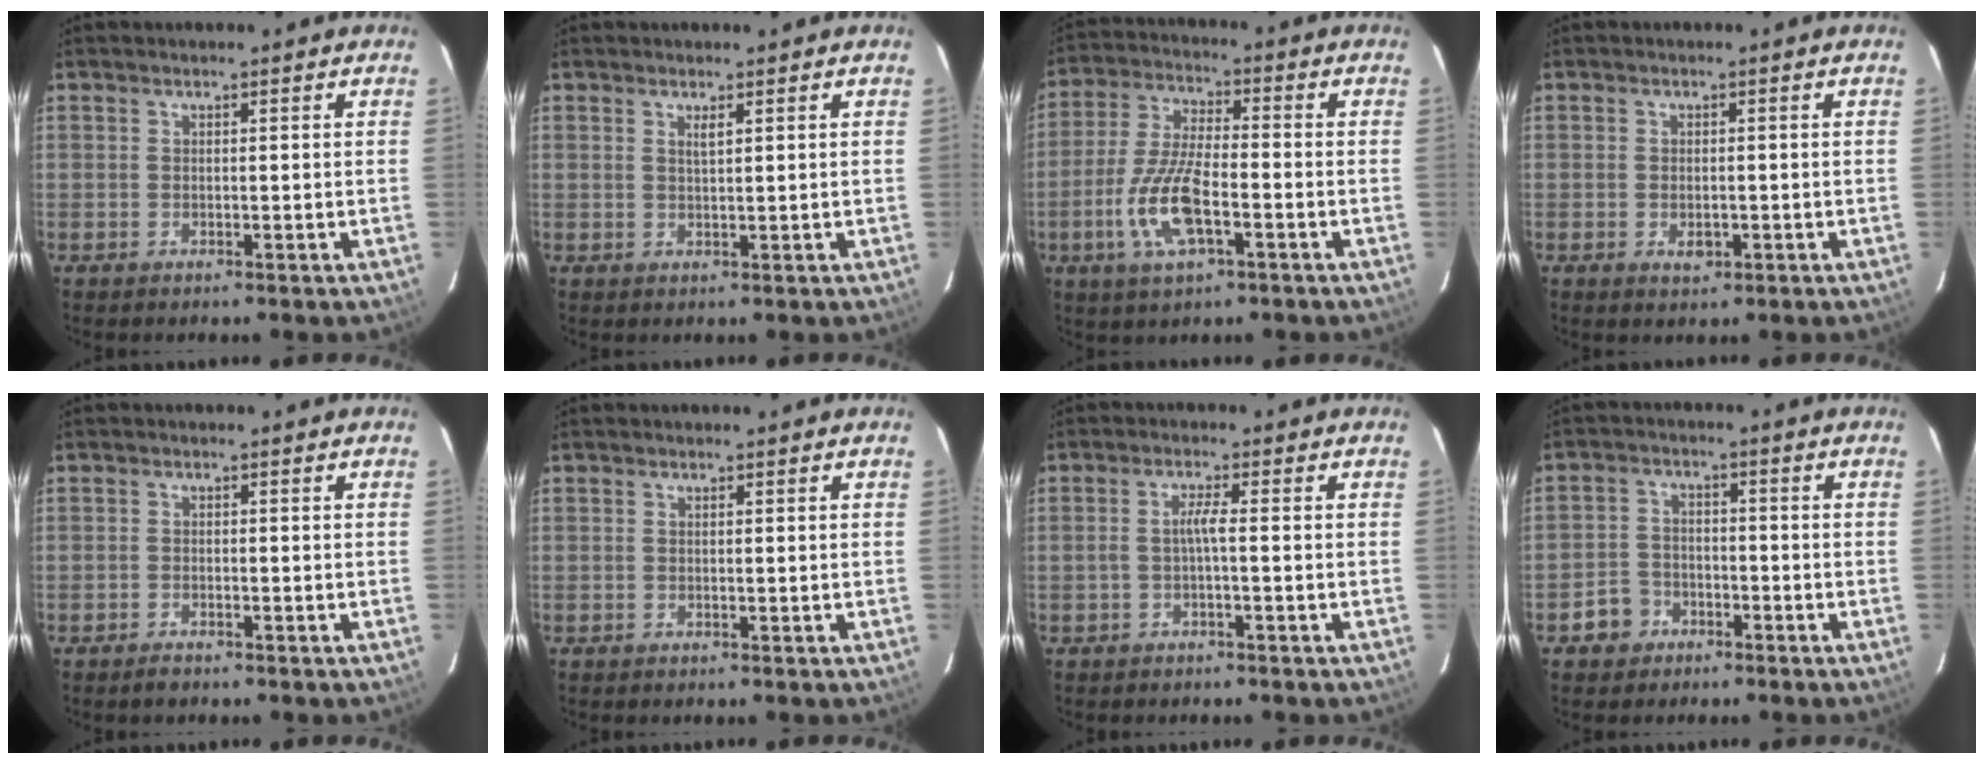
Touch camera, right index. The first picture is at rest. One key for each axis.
{"total": 1.4, "fx": 0.8, "fy": 0.2, "fz": 1.1, "tx": -0.019, "ty": 0.001, "tz": 0.013}
{"total": 11.9, "fx": -4.4, "fy": 4.0, "fz": 10.3, "tx": -0.219, "ty": -0.006, "tz": -0.083}
{"total": 2.4, "fx": -0.8, "fy": 1.6, "fz": 1.6, "tx": -0.027, "ty": -0.003, "tz": -0.009}
{"total": 1.4, "fx": -1.3, "fy": 0.5, "fz": 0.4, "tx": -0.012, "ty": 0.001, "tz": -0.023}
{"total": 0.0}
{"total": 1.7, "fx": -0.7, "fy": -0.2, "fz": 1.6, "tx": -0.031, "ty": 0.003, "tz": -0.014}
{"total": 5.3, "fx": -3.1, "fy": 4.2, "fz": 0.7, "tx": -0.030, "ty": 0.019, "tz": -0.053}